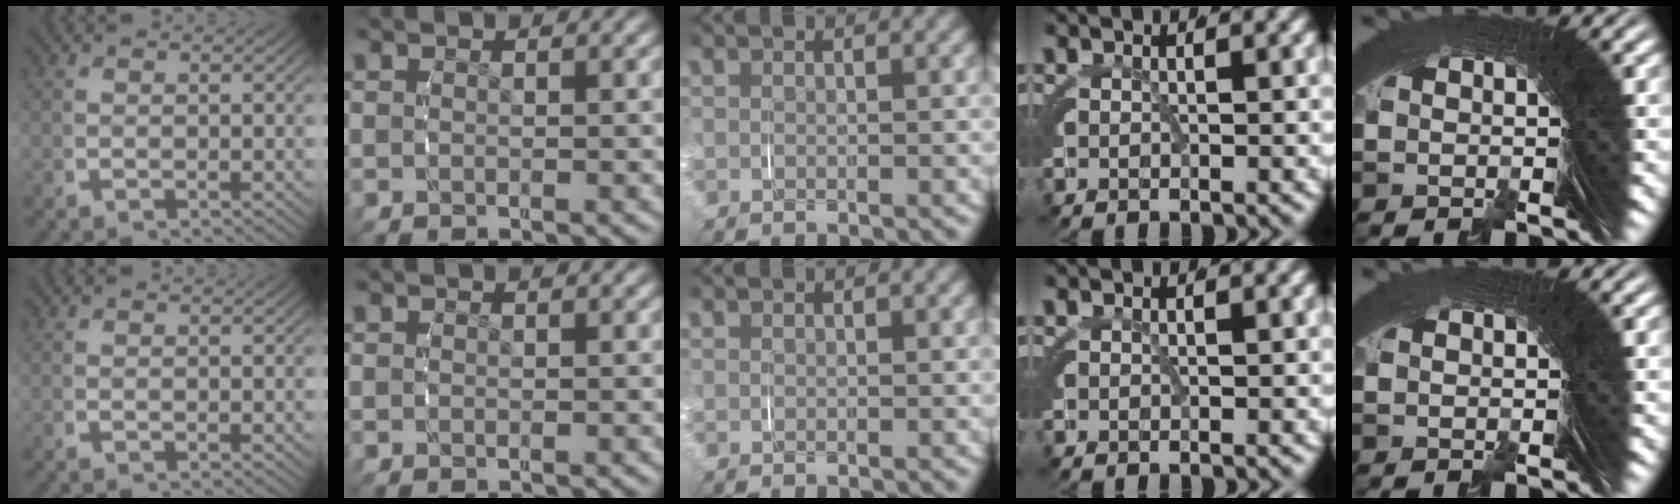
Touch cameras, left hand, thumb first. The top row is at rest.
{}